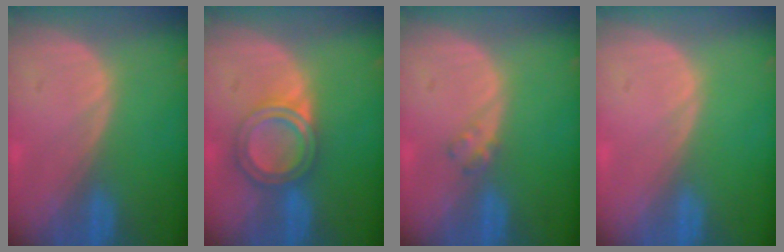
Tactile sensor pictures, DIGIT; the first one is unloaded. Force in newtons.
{"total": 5.9, "press": 5.4, "slide": 2.3}
{"total": 1.6, "press": 1.6, "slide": 0.2}
{"total": 0.0}